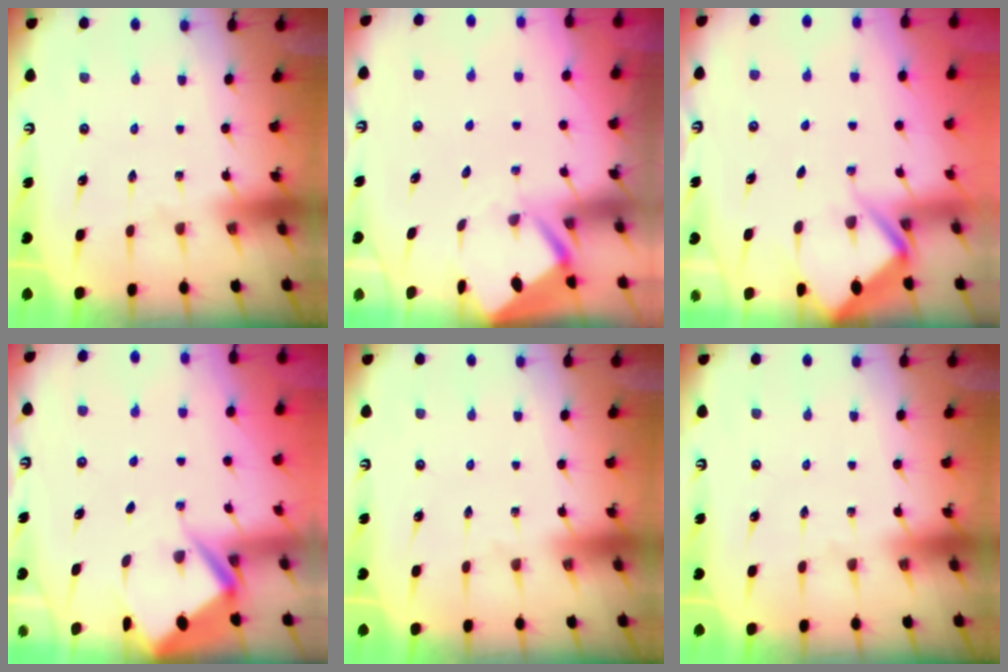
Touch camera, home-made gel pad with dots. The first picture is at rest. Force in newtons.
{"total": 3.7, "press": 3.7, "slide": 0.3}
{"total": 4.3, "press": 4.3, "slide": 0.6}
{"total": 3.6, "press": 3.6, "slide": 0.4}
{"total": 0.0}
{"total": 0.0}